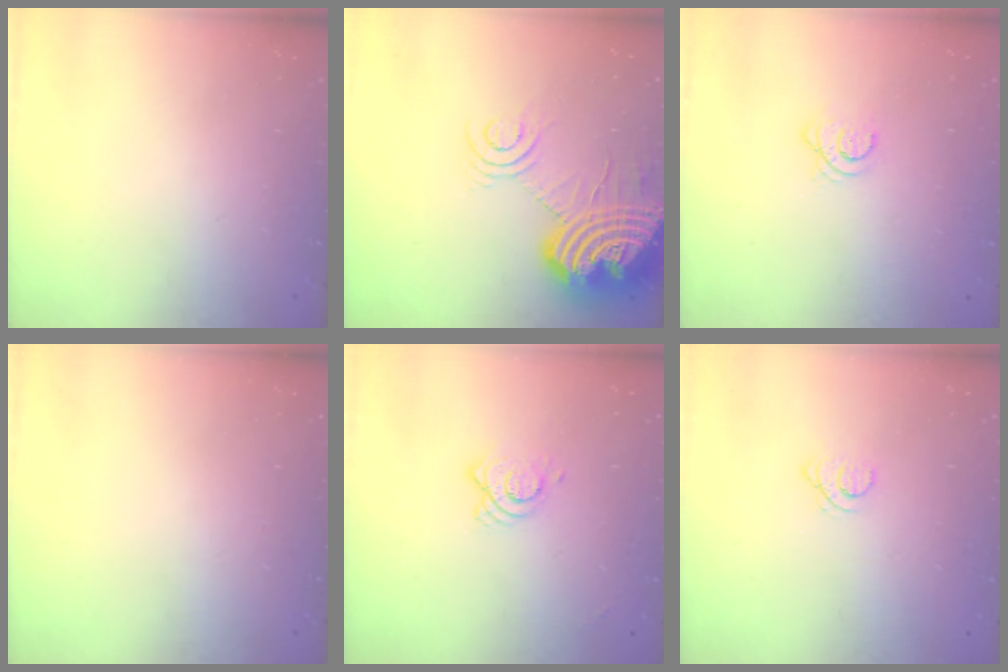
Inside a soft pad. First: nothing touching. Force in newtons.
{"total": 18.4, "press": 18.2, "slide": 2.6}
{"total": 3.9, "press": 3.8, "slide": 0.5}
{"total": 0.0}
{"total": 7.0, "press": 6.9, "slide": 0.6}
{"total": 1.7, "press": 1.7, "slide": 0.2}